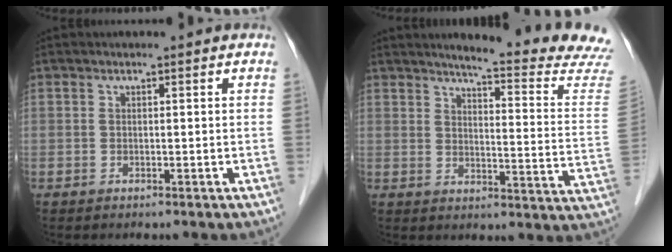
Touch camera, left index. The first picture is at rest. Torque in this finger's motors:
{"motor_torque": [0.26, -0.15, 0.21, 0.05]}